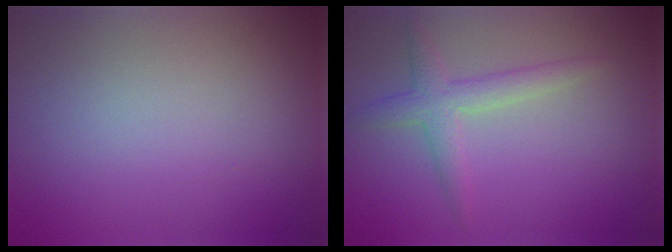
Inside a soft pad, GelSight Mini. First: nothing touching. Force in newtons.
{"total": 2.5, "press": 2.5, "slide": 0.1}